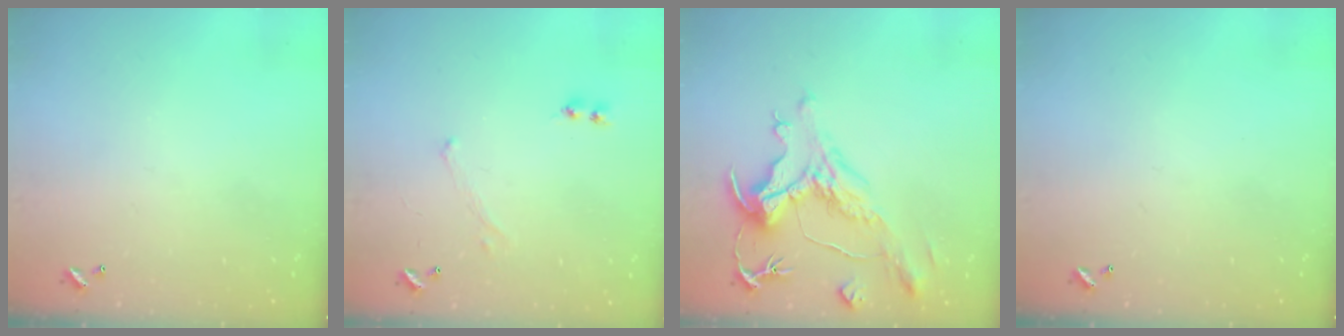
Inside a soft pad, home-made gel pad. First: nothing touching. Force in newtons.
{"total": 0.7, "press": 0.6, "slide": 0.2}
{"total": 1.9, "press": 0.8, "slide": 1.8}
{"total": 0.0}